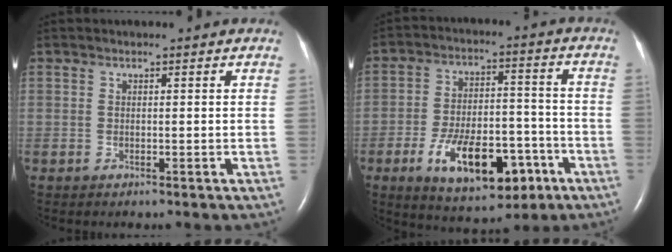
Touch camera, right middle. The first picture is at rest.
{"total": 14.6, "force": [-6.7, 6.4, 11.3], "torque": [-0.189, 0.006, -0.097]}